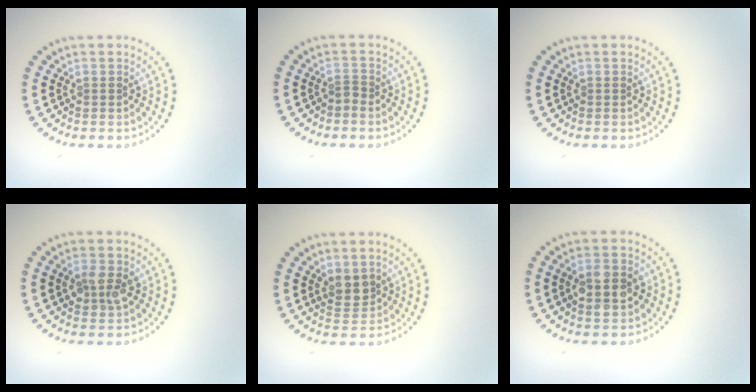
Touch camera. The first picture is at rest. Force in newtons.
{"total": 0.5, "press": 0.2, "slide": 0.5}
{"total": 0.0}
{"total": 2.3, "press": 2.3, "slide": 0.2}
{"total": 2.2, "press": 2.0, "slide": 1.1}
{"total": 3.8, "press": 3.8, "slide": 0.2}